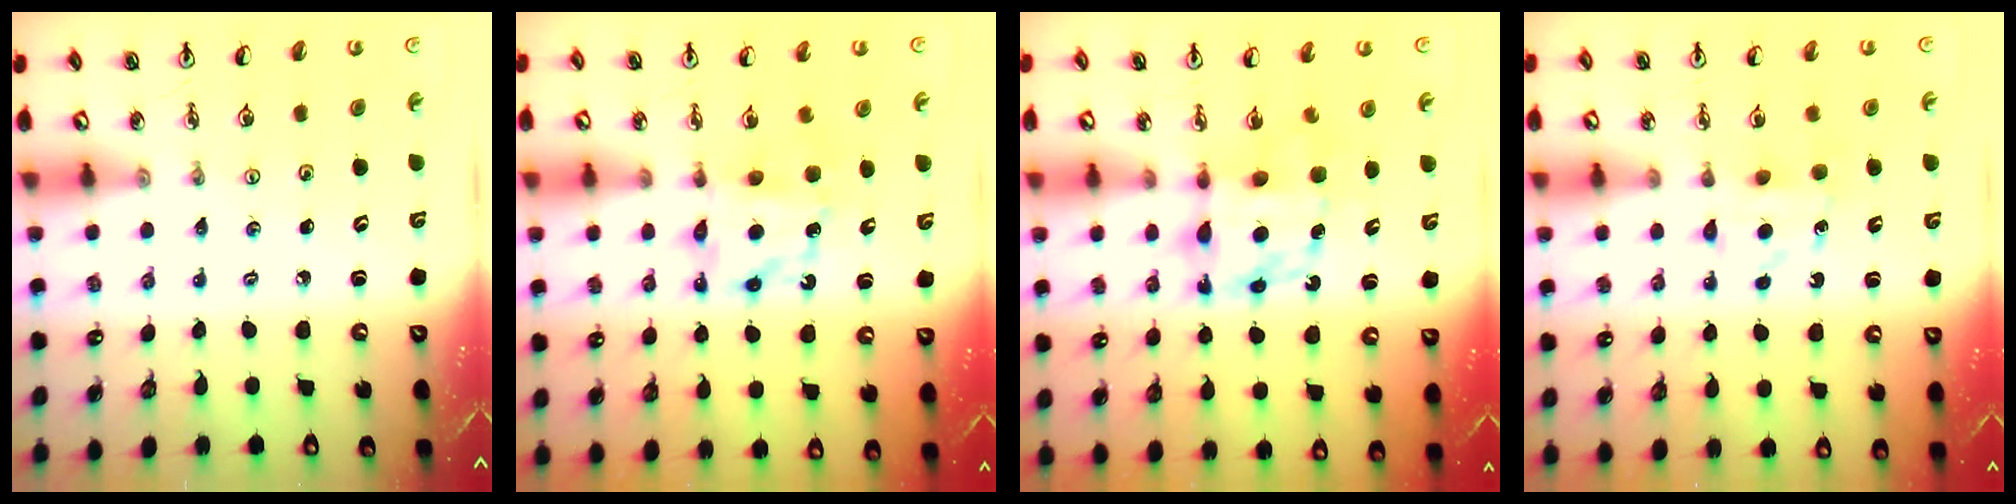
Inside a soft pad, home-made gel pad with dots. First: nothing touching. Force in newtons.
{"total": 7.1, "press": 7.1, "slide": 0.6}
{"total": 6.8, "press": 6.8, "slide": 0.6}
{"total": 5.3, "press": 5.2, "slide": 0.6}